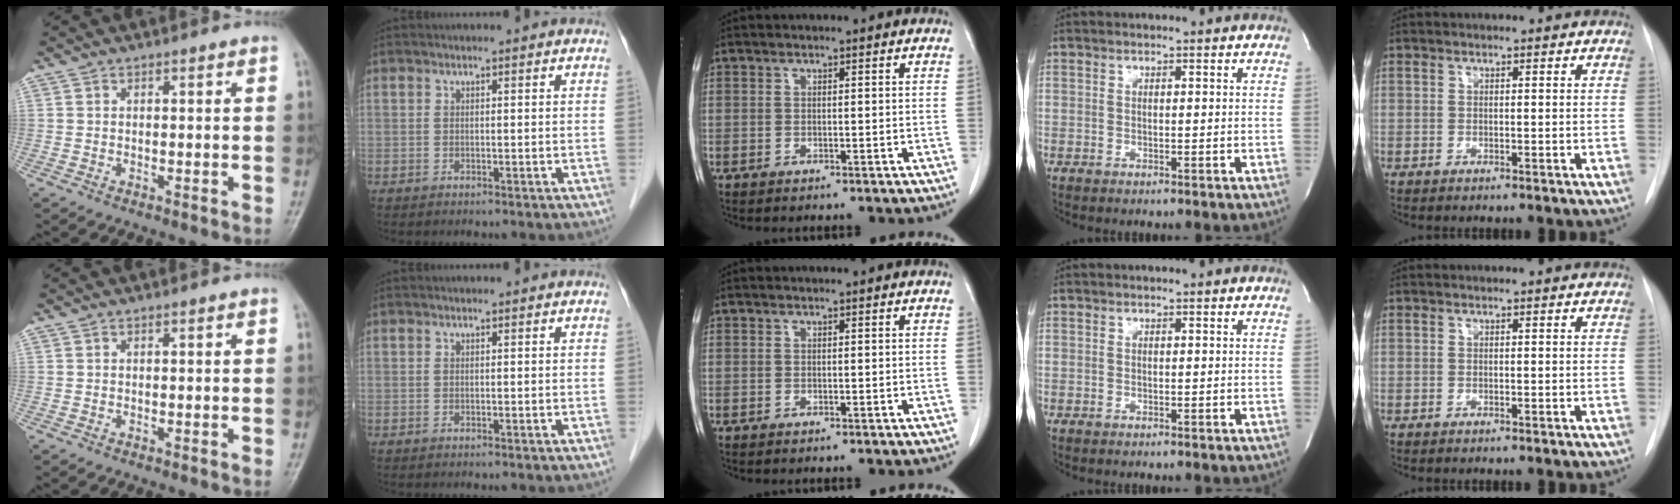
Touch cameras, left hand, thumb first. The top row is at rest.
{}